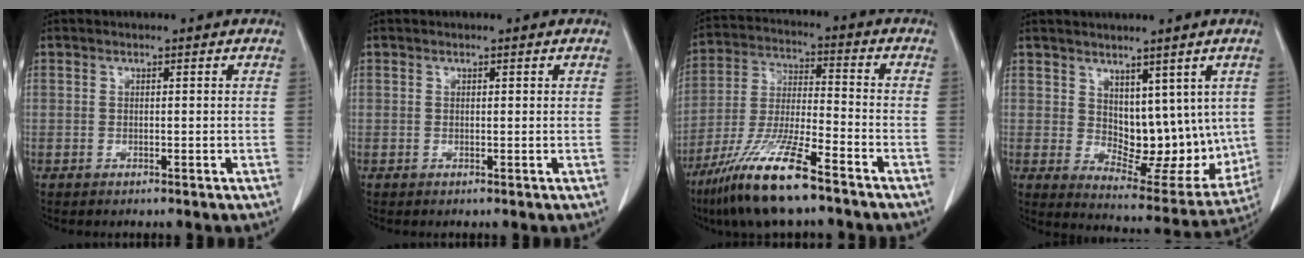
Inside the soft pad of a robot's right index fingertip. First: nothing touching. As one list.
[{"total": 0.0}, {"total": 14.0, "force": [-9.5, 1.4, 10.2], "torque": [-0.212, -0.030, -0.177]}, {"total": 11.5, "force": [2.6, 6.6, 9.0], "torque": [-0.105, -0.008, 0.063]}]